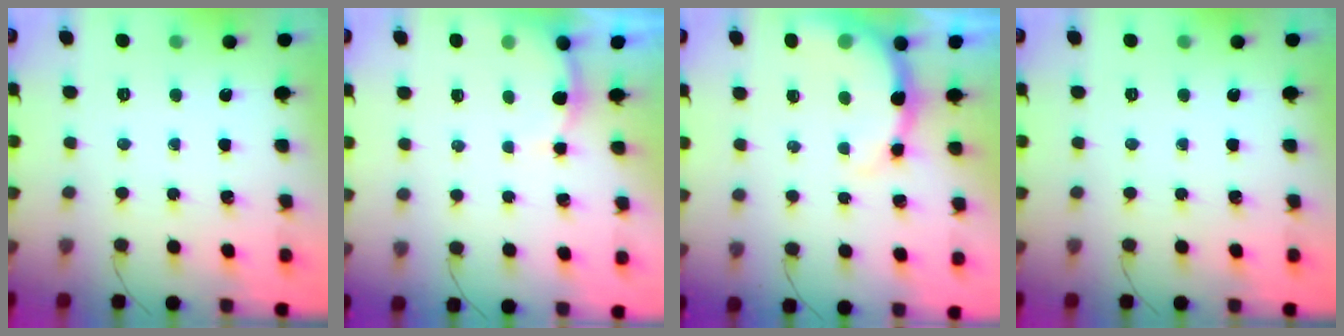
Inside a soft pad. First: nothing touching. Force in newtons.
{"total": 2.7, "press": 2.5, "slide": 0.8}
{"total": 6.9, "press": 6.8, "slide": 1.3}
{"total": 0.0}